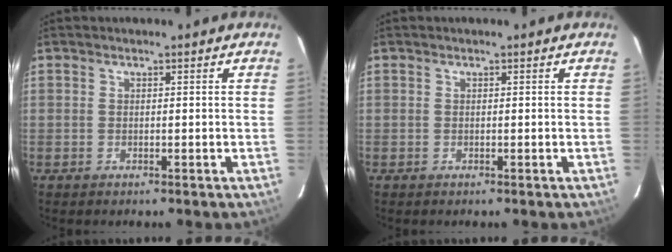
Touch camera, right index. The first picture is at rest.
{"total": 0.0}